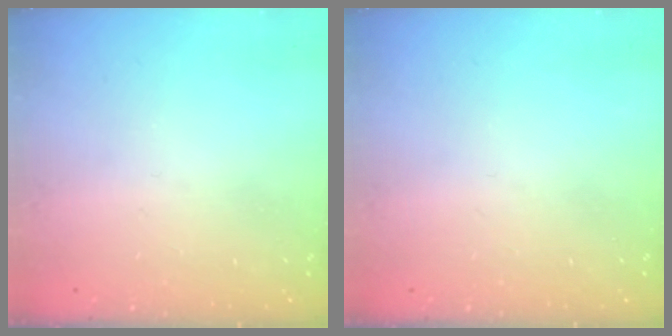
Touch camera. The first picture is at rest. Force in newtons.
{"total": 0.0}